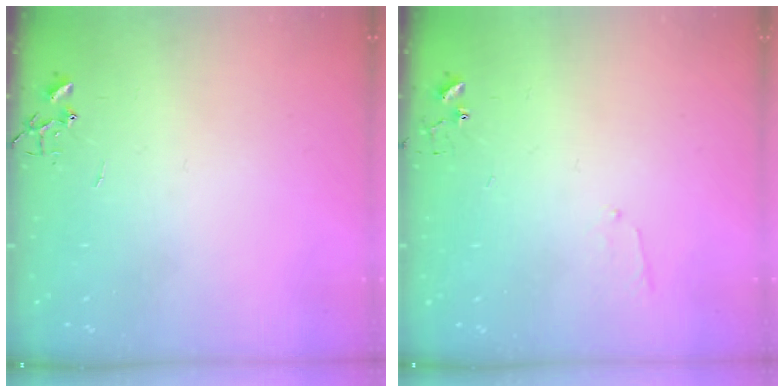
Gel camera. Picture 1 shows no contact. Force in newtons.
{"total": 5.1, "press": 5.1, "slide": 0.5}